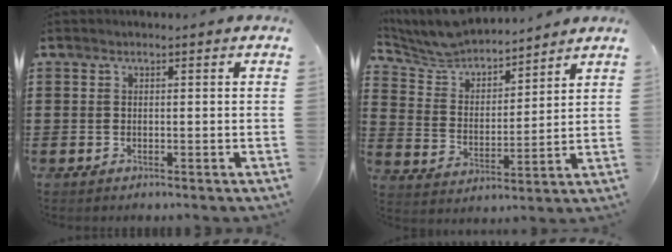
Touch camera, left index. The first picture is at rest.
{"total": 6.3, "force": [6.1, 1.2, 0.7], "torque": [-0.050, -0.039, 0.107]}